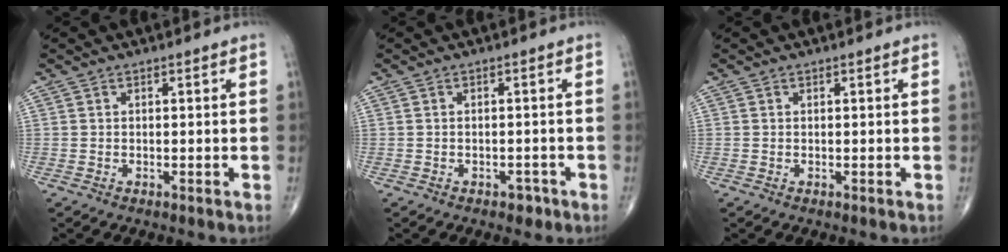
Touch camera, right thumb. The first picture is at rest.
{"total": 1.7, "force": [-1.1, 1.0, 0.7], "torque": [-0.001, 0.006, -0.014]}
{"total": 0.0}